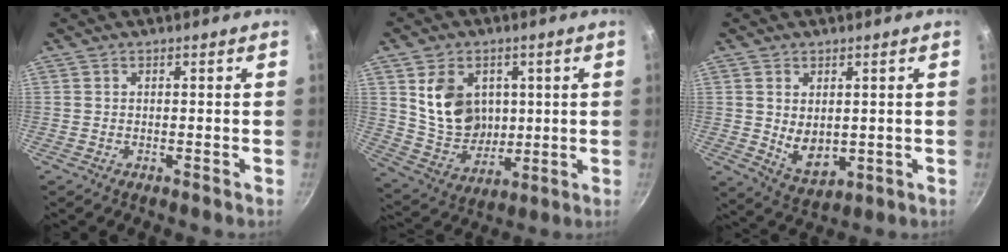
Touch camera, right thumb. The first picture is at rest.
{"total": 13.8, "force": [3.2, 10.9, 7.9], "torque": [-0.108, -0.021, 0.072]}
{"total": 7.1, "force": [0.8, 4.7, 5.2], "torque": [-0.077, -0.021, 0.030]}